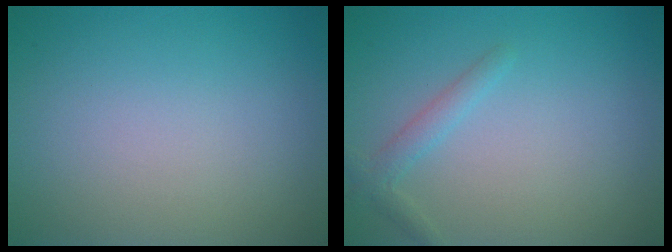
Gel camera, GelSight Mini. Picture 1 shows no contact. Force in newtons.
{"total": 1.6, "press": 1.6, "slide": 0.1}